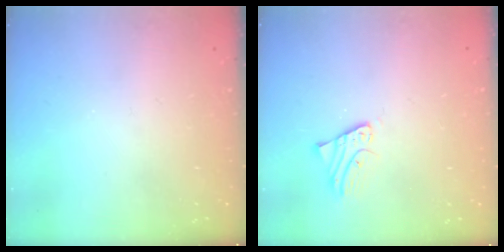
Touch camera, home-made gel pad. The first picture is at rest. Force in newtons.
{"total": 2.4, "press": 2.4, "slide": 0.1}